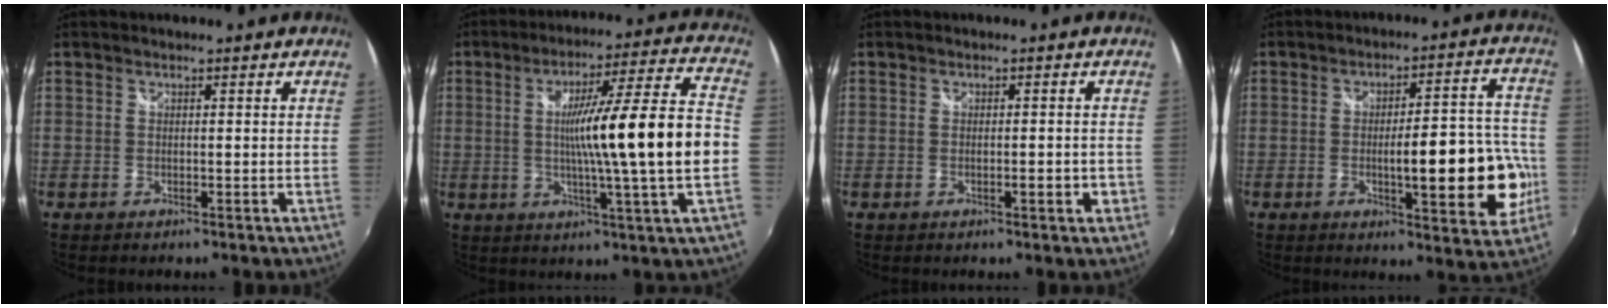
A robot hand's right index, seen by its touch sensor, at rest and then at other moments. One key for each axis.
{"total": 17.0, "fx": -1.2, "fy": -1.1, "fz": 17.0, "tx": -0.241, "ty": 0.004, "tz": -0.016}
{"total": 1.9, "fx": -0.7, "fy": 0.5, "fz": 1.7, "tx": -0.022, "ty": 0.004, "tz": -0.007}
{"total": 14.6, "fx": -3.5, "fy": 3.3, "fz": 13.8, "tx": -0.195, "ty": 0.000, "tz": -0.039}